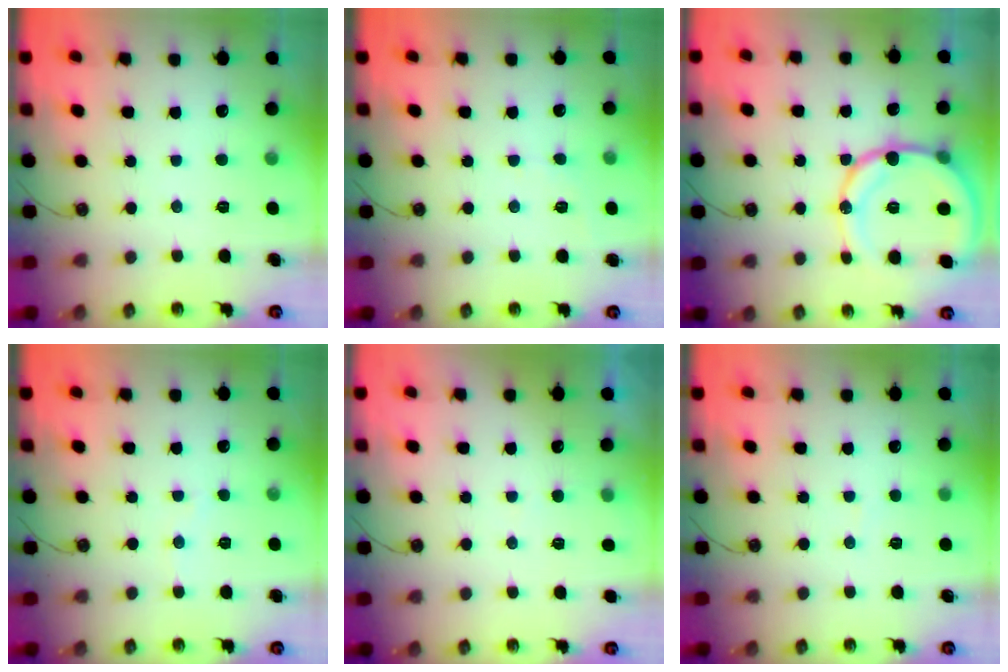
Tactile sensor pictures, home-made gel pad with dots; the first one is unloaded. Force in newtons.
{"total": 3.7, "press": 3.6, "slide": 0.4}
{"total": 16.7, "press": 16.4, "slide": 3.4}
{"total": 4.6, "press": 4.6, "slide": 0.4}
{"total": 3.0, "press": 2.9, "slide": 0.3}
{"total": 3.3, "press": 3.3, "slide": 0.3}